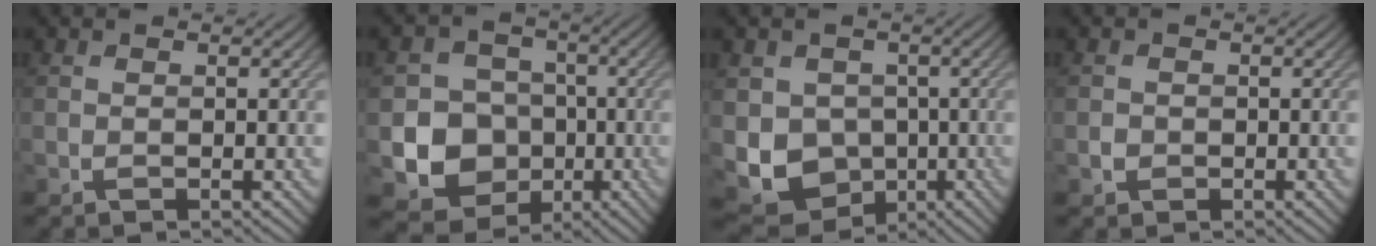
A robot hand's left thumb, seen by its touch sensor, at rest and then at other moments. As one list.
[{"total": 9.4, "force": [-2.4, 8.2, 3.8], "torque": [-0.087, -0.023, -0.067]}, {"total": 8.1, "force": [-1.4, 7.2, 3.5], "torque": [-0.084, -0.030, -0.033]}, {"total": 1.1, "force": [-0.4, 1.0, 0.3], "torque": [-0.001, -0.004, -0.011]}]